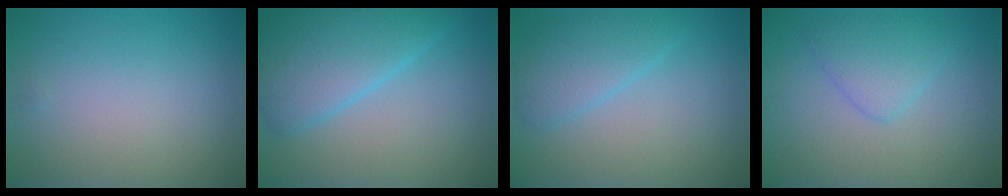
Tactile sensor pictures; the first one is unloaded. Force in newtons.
{"total": 5.9, "press": 5.9, "slide": 0.2}
{"total": 3.4, "press": 3.4, "slide": 0.1}
{"total": 3.0, "press": 3.0, "slide": 0.0}